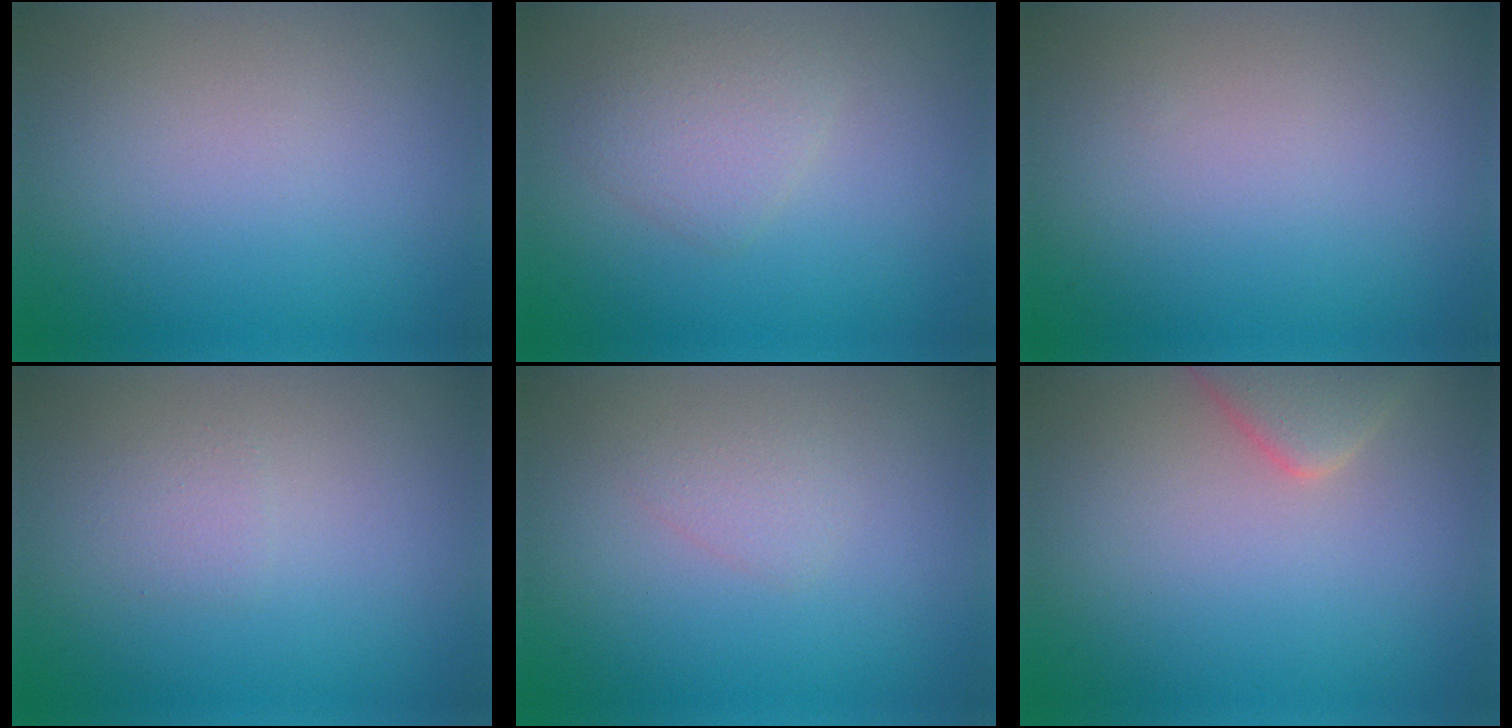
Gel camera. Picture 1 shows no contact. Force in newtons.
{"total": 2.2, "press": 2.2, "slide": 0.1}
{"total": 0.0}
{"total": 1.0, "press": 1.0, "slide": 0.1}
{"total": 1.1, "press": 1.1, "slide": 0.0}
{"total": 3.0, "press": 2.9, "slide": 0.3}